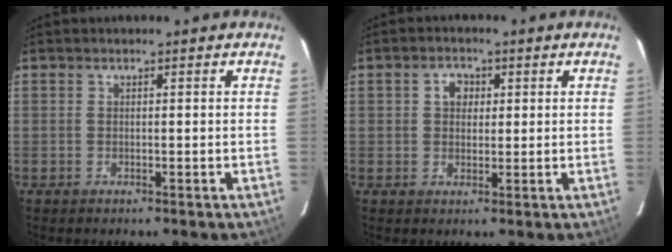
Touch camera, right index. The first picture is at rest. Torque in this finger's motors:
{"motor_torque": [0.32, 0.02, 0.17, 0.04]}